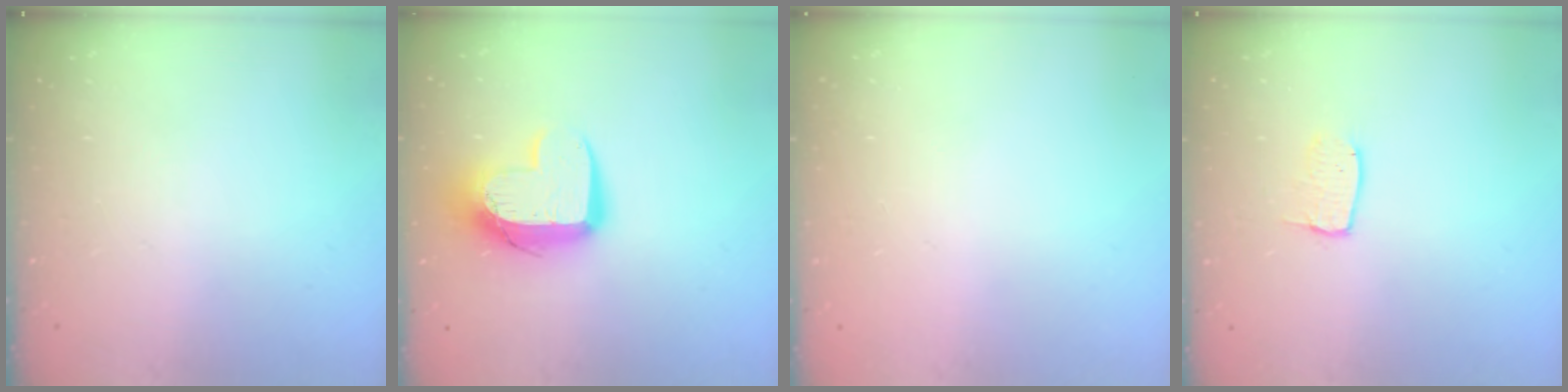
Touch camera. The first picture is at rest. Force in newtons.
{"total": 12.3, "press": 12.3, "slide": 0.9}
{"total": 0.0}
{"total": 3.8, "press": 3.8, "slide": 0.3}